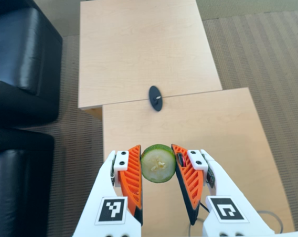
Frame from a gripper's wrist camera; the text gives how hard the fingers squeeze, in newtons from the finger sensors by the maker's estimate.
{"total": 11.7, "left": 13.1, "right": 10.3}